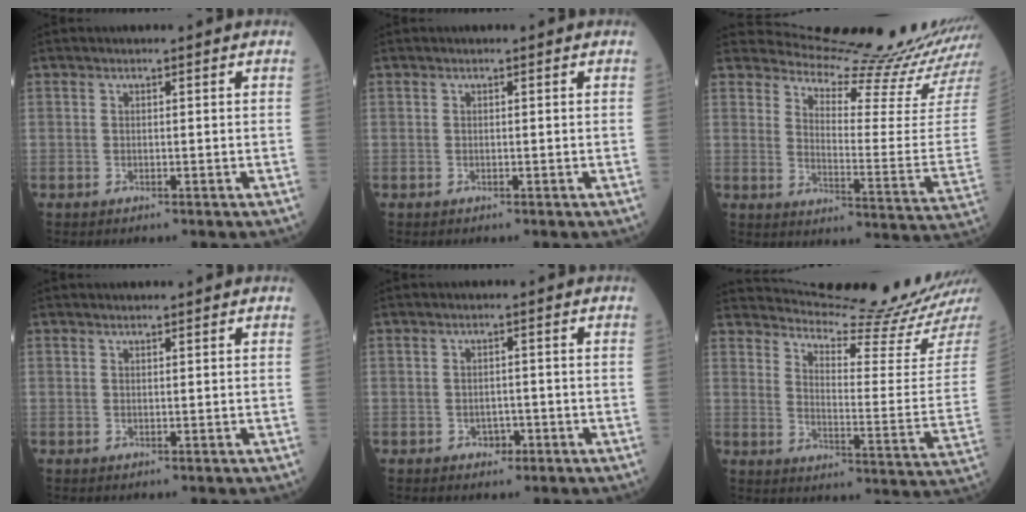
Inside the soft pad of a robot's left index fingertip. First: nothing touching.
{"total": 0.0}
{"total": 17.9, "force": [17.6, -1.7, 2.2], "torque": [-0.042, -0.133, 0.221]}
{"total": 1.3, "force": [1.2, 0.1, 0.3], "torque": [-0.007, 0.010, 0.020]}
{"total": 1.8, "force": [-0.9, 1.3, 0.7], "torque": [-0.010, 0.004, -0.010]}
{"total": 17.3, "force": [16.7, -2.5, 3.7], "torque": [-0.070, -0.117, 0.220]}